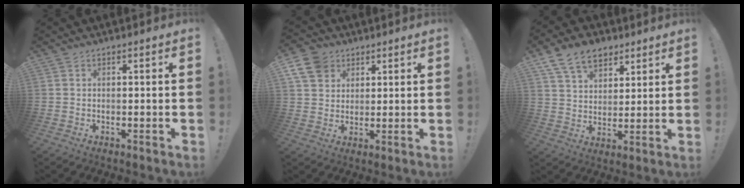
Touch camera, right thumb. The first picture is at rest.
{"total": 9.3, "force": [4.9, 7.2, 3.3], "torque": [-0.062, -0.025, 0.096]}
{"total": 12.1, "force": [7.4, 7.8, 5.6], "torque": [-0.097, -0.029, 0.144]}